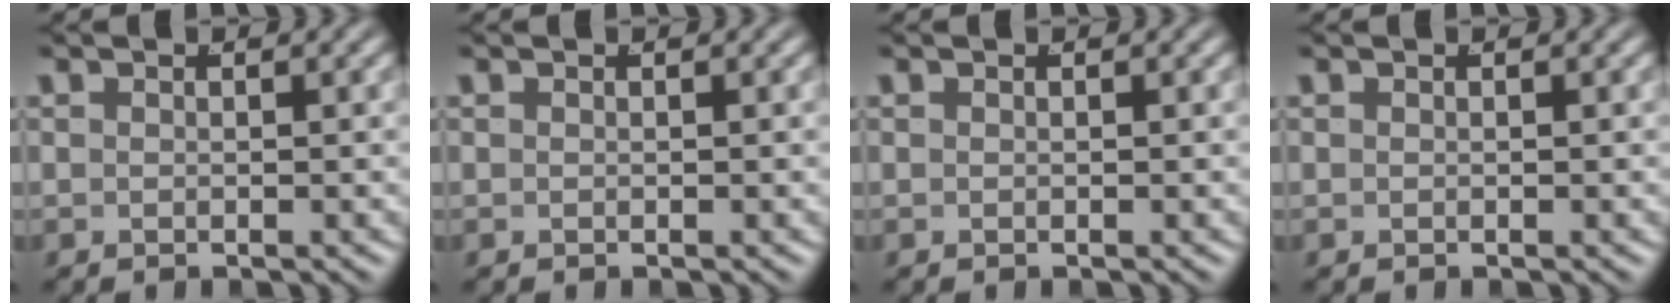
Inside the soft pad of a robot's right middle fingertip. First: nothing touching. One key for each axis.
{"total": 0.0}
{"total": 0.0}
{"total": 0.0}